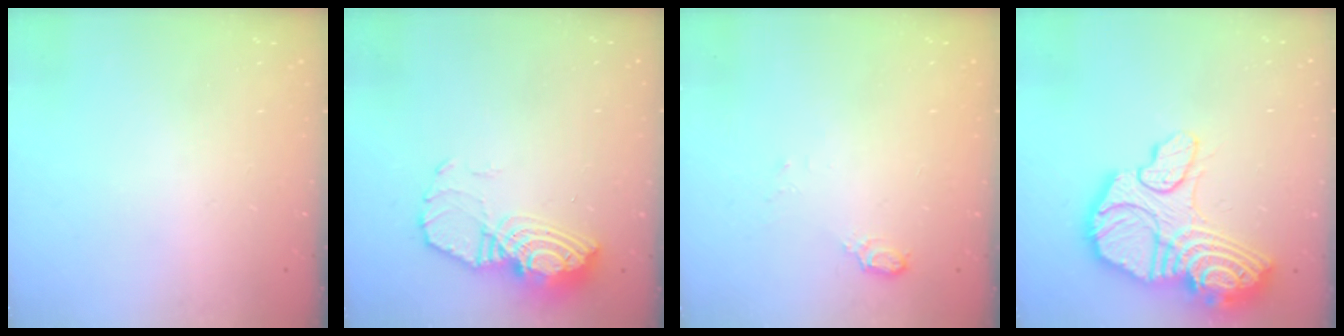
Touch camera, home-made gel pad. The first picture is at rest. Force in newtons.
{"total": 11.9, "press": 11.9, "slide": 1.1}
{"total": 5.6, "press": 5.6, "slide": 0.6}
{"total": 27.3, "press": 27.1, "slide": 2.8}